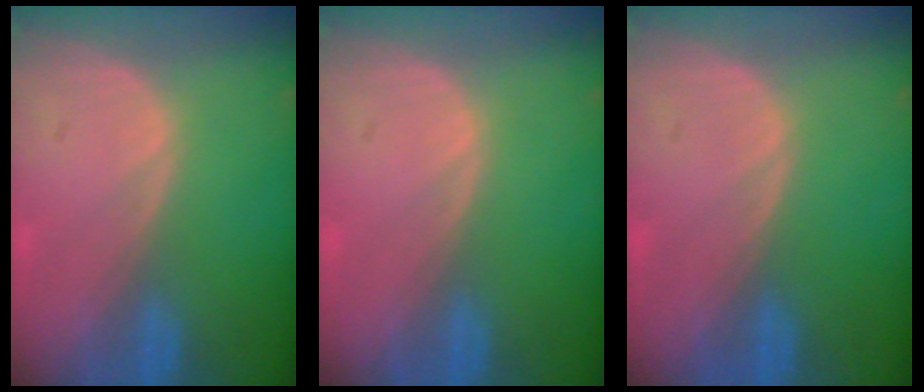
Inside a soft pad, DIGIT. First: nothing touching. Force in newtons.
{"total": 0.0}
{"total": 0.0}